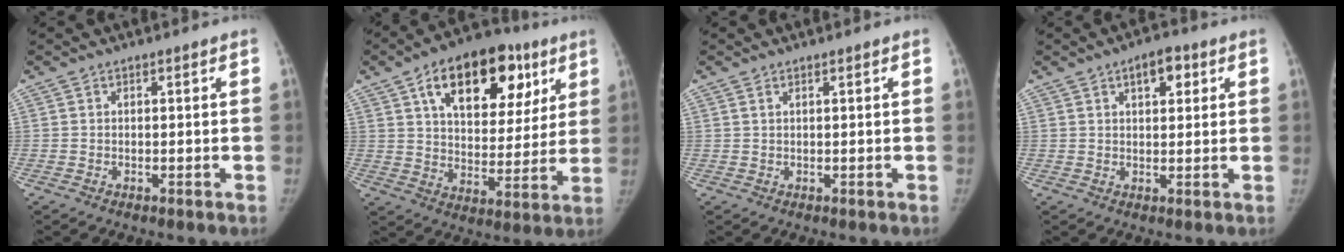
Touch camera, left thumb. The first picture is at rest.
{"total": 22.6, "force": [10.5, 12.8, 15.4], "torque": [-0.186, -0.003, 0.163]}
{"total": 0.6, "force": [0.4, 0.0, 0.4], "torque": [-0.012, 0.002, 0.011]}
{"total": 5.3, "force": [2.4, 2.7, 3.8], "torque": [-0.039, -0.003, 0.032]}